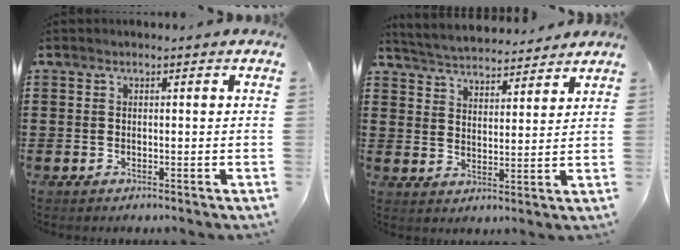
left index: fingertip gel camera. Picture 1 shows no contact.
{"total": 4.1, "force": [4.1, 0.3, 0.3], "torque": [-0.026, -0.024, 0.070]}